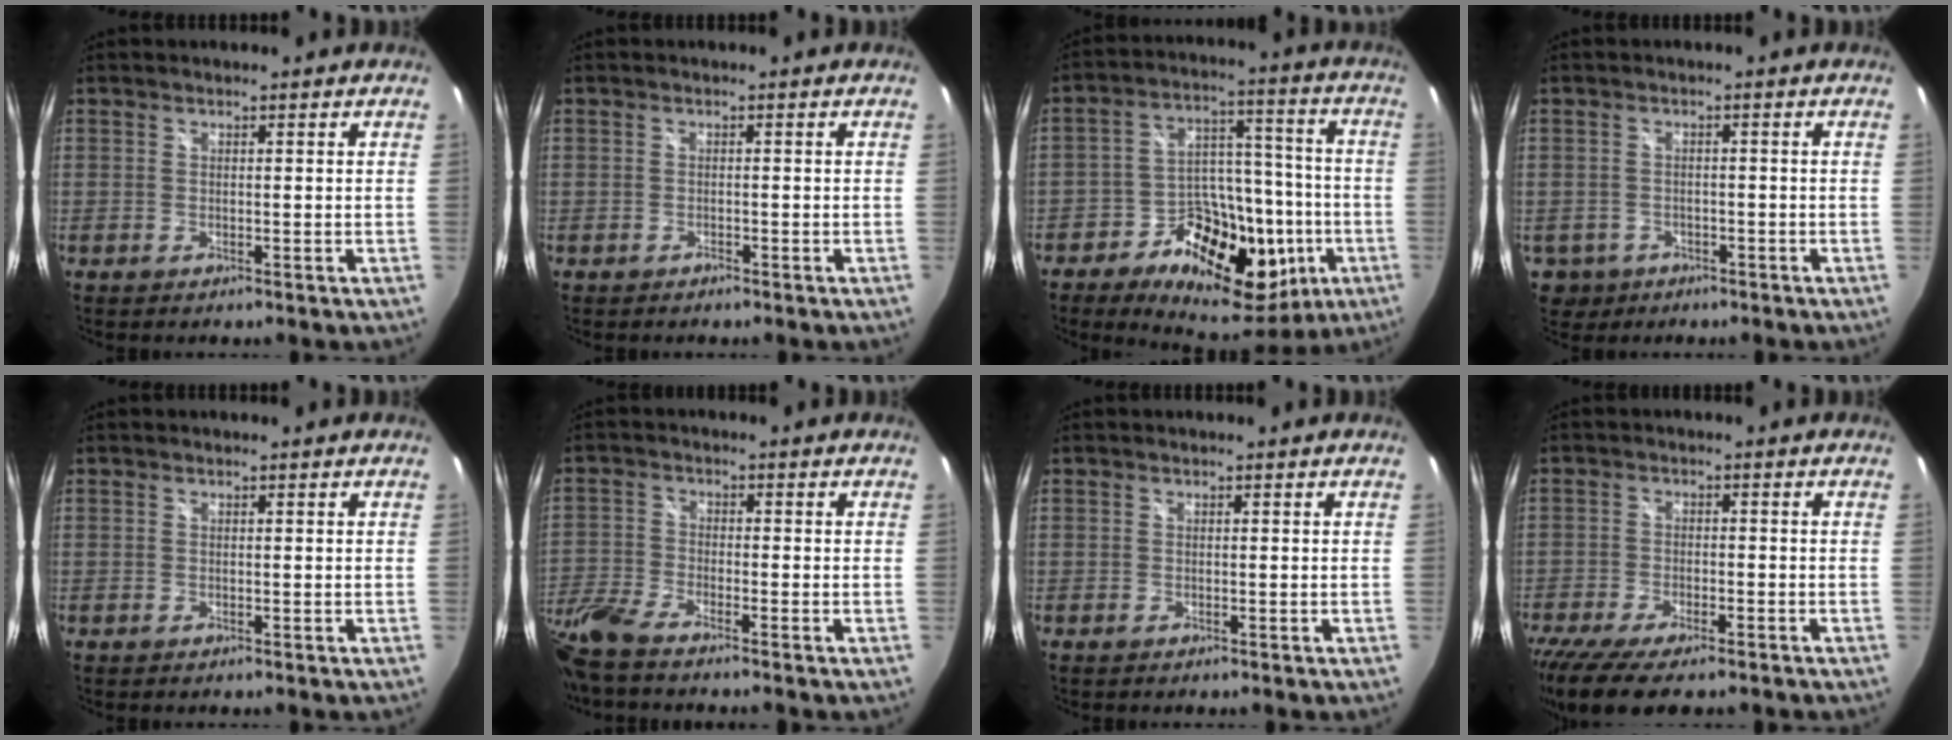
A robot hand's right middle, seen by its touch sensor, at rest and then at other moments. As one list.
[{"total": 0.5, "force": [-0.5, 0.2, -0.1], "torque": [0.001, -0.001, -0.011]}, {"total": 20.6, "force": [-8.9, 12.9, 13.5], "torque": [-0.242, 0.015, -0.128]}, {"total": 5.4, "force": [-2.2, 4.7, 1.5], "torque": [-0.049, -0.005, -0.023]}, {"total": 0.0}, {"total": 9.7, "force": [-8.0, 1.6, 5.2], "torque": [-0.137, -0.024, -0.167]}, {"total": 0.0}, {"total": 12.8, "force": [-10.1, 3.2, 7.2], "torque": [-0.164, -0.051, -0.169]}]